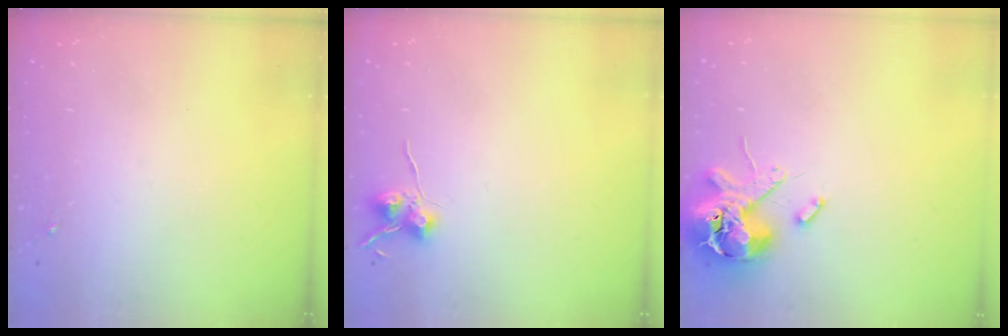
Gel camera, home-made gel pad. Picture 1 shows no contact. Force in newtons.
{"total": 6.9, "press": 6.9, "slide": 0.6}
{"total": 12.8, "press": 12.6, "slide": 2.0}